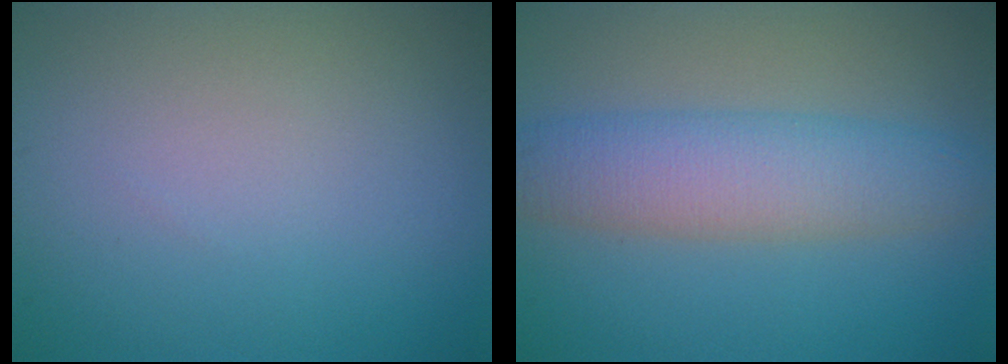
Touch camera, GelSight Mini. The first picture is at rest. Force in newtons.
{"total": 5.6, "press": 5.6, "slide": 0.1}